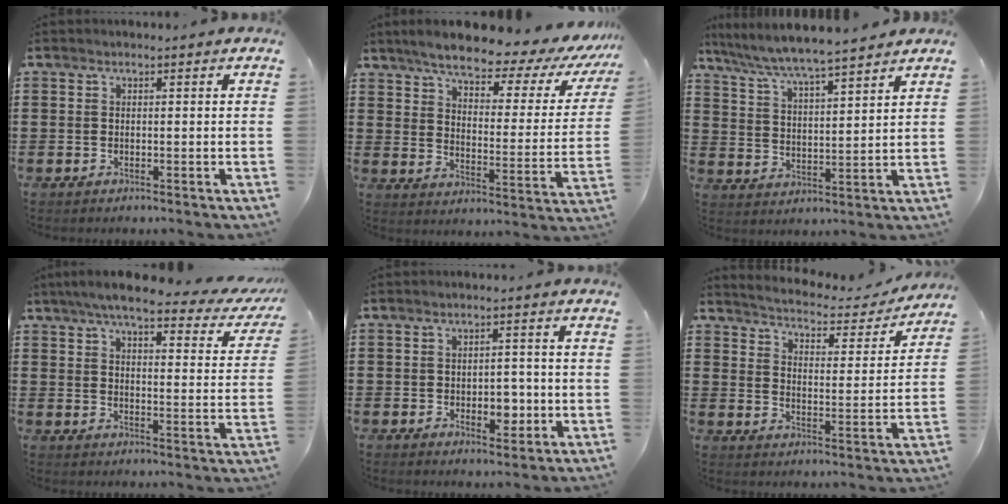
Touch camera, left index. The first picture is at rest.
{"total": 6.8, "force": [5.8, 1.1, 3.5], "torque": [-0.080, -0.043, 0.089]}
{"total": 5.8, "force": [5.4, -0.3, 2.1], "torque": [-0.065, -0.035, 0.090]}
{"total": 7.0, "force": [5.6, 0.5, 4.1], "torque": [-0.093, -0.029, 0.094]}
{"total": 4.3, "force": [-1.2, 2.4, 3.4], "torque": [-0.053, 0.003, -0.023]}
{"total": 3.3, "force": [3.3, 0.0, 0.6], "torque": [-0.036, -0.031, 0.047]}